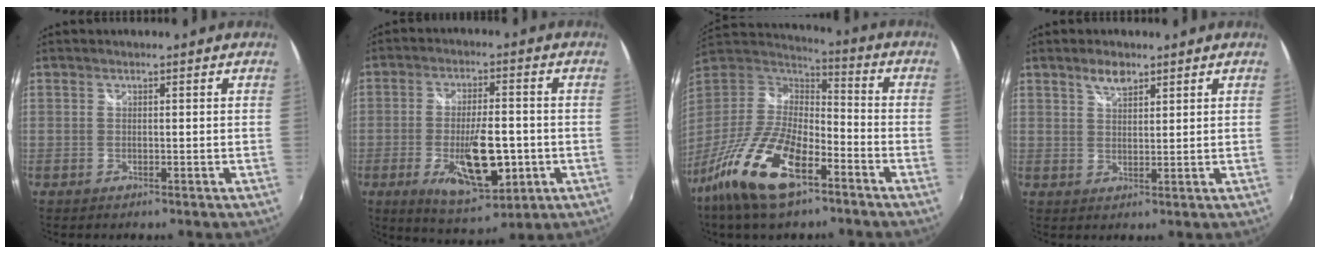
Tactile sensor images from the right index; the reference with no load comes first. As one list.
[{"total": 13.6, "force": [-3.9, 4.9, 12.1], "torque": [-0.220, -0.022, -0.053]}, {"total": 20.4, "force": [-11.9, 7.9, 14.6], "torque": [-0.306, -0.035, -0.226]}, {"total": 3.5, "force": [2.5, 1.6, 1.9], "torque": [-0.031, 0.005, 0.045]}]